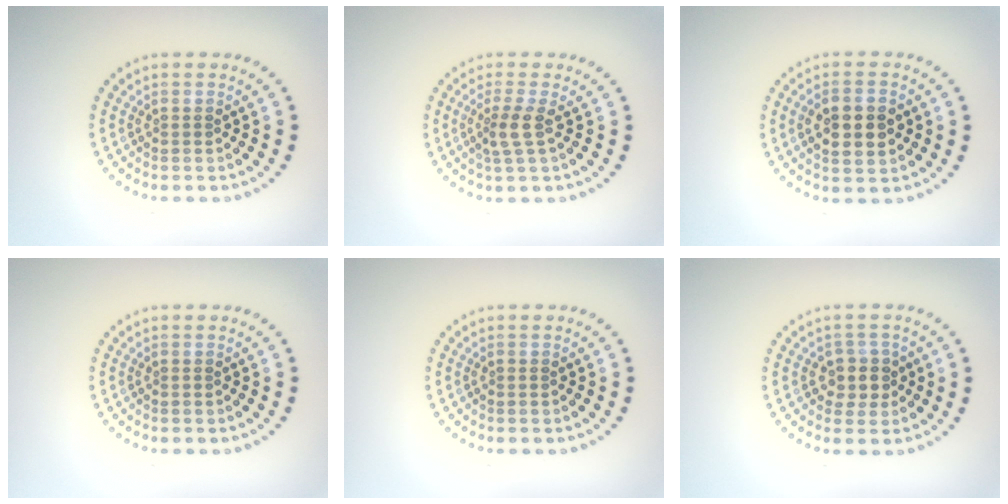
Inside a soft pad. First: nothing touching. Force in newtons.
{"total": 2.0, "press": 1.6, "slide": 1.3}
{"total": 3.9, "press": 3.9, "slide": 0.0}
{"total": 0.0}
{"total": 0.0}
{"total": 2.5, "press": 2.2, "slide": 1.0}